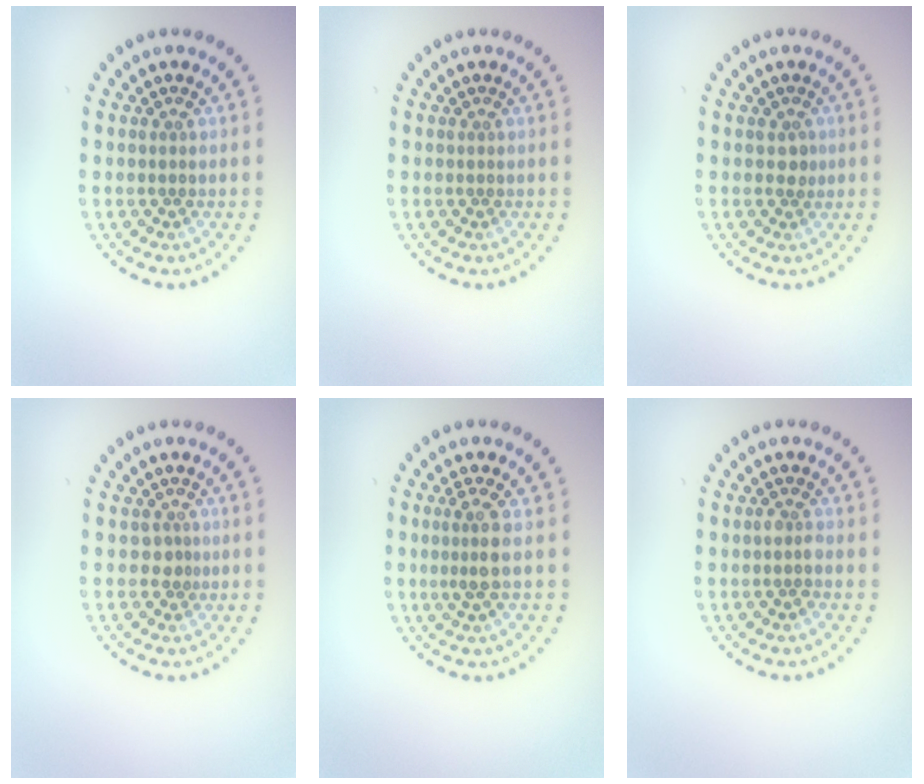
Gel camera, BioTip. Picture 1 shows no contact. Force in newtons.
{"total": 0.0}
{"total": 0.9, "press": 0.8, "slide": 0.3}
{"total": 0.9, "press": 0.6, "slide": 0.7}
{"total": 2.1, "press": 1.7, "slide": 1.1}
{"total": 1.4, "press": 1.2, "slide": 0.7}